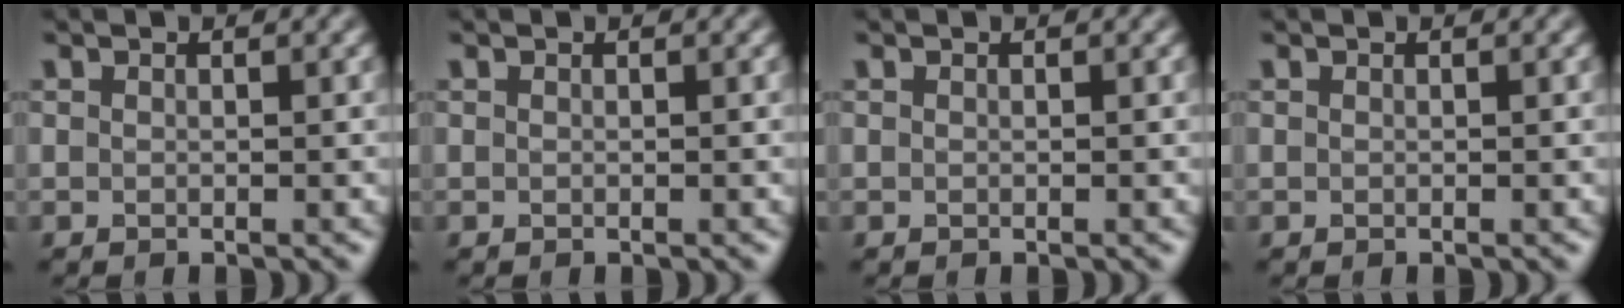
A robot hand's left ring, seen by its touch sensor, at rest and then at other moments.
{"total": 0.0}
{"total": 0.0}
{"total": 0.0}